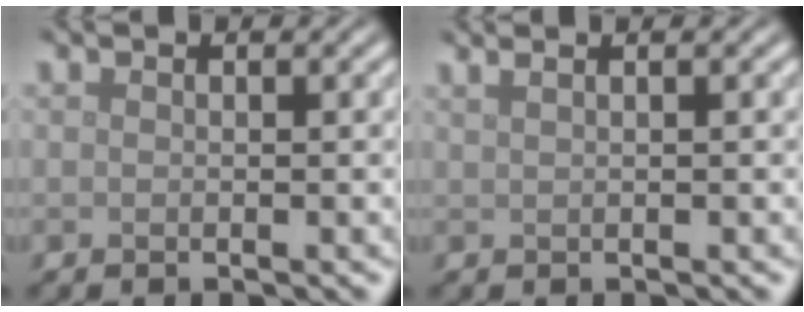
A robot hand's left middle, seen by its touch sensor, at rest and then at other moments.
{"total": 2.7, "force": [1.6, 1.3, 1.7], "torque": [-0.012, 0.012, -0.002]}